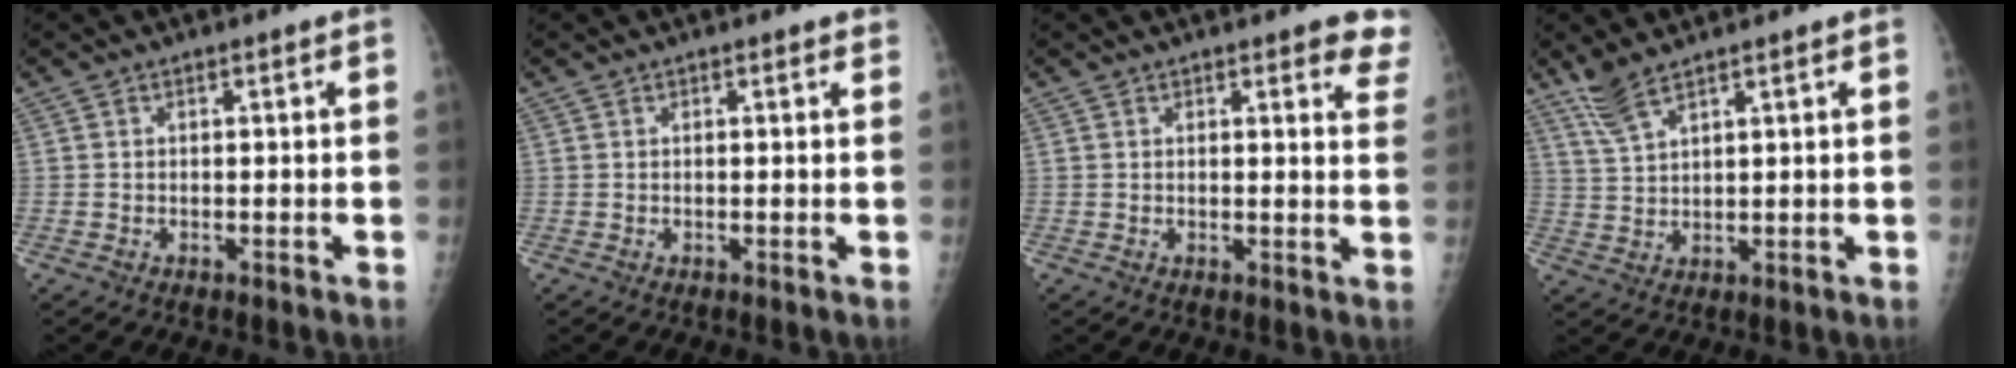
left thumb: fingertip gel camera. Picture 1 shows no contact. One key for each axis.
{"total": 0.7, "fx": 0.6, "fy": 0.2, "fz": 0.3, "tx": -0.004, "ty": 0.000, "tz": 0.005}
{"total": 6.0, "fx": 4.9, "fy": 1.9, "fz": 2.9, "tx": -0.001, "ty": -0.023, "tz": 0.034}
{"total": 4.7, "fx": 3.7, "fy": 0.9, "fz": 2.8, "tx": -0.065, "ty": -0.008, "tz": 0.083}